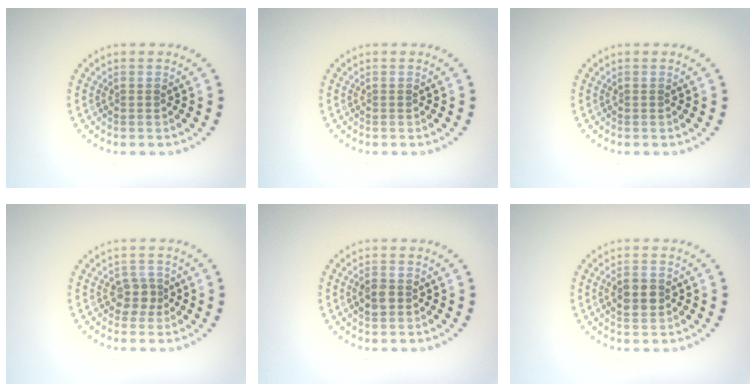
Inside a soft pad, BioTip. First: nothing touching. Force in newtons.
{"total": 0.0}
{"total": 0.0}
{"total": 2.0, "press": 1.6, "slide": 1.1}
{"total": 1.8, "press": 1.8, "slide": 0.3}
{"total": 2.7, "press": 2.7, "slide": 0.0}